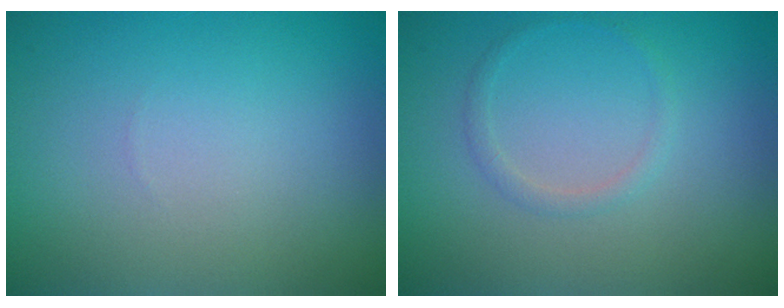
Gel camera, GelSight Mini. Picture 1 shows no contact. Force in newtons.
{"total": 1.0, "press": 1.0, "slide": 0.1}